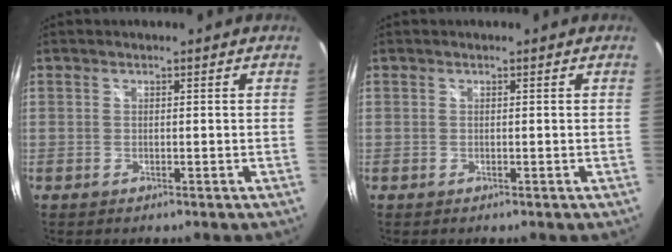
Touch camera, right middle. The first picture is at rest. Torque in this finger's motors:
{"motor_torque": [0.00, 0.00, 0.00, 0.00]}